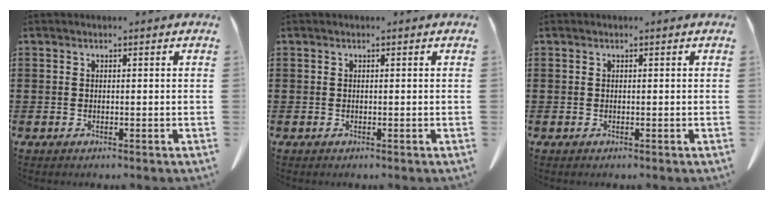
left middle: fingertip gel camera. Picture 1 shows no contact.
{"total": 0.0}
{"total": 0.0}